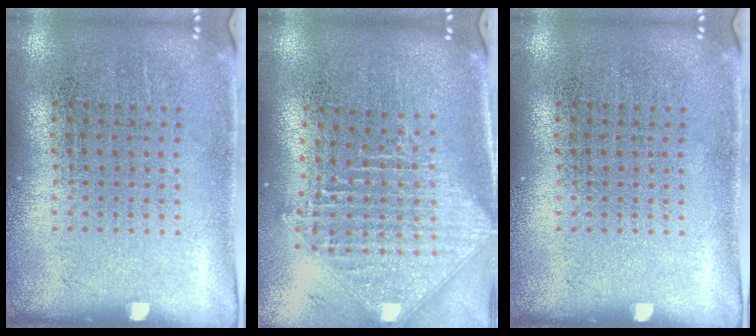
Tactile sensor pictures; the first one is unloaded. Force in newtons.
{"total": 2.5, "press": 2.0, "slide": 1.6}
{"total": 0.0}